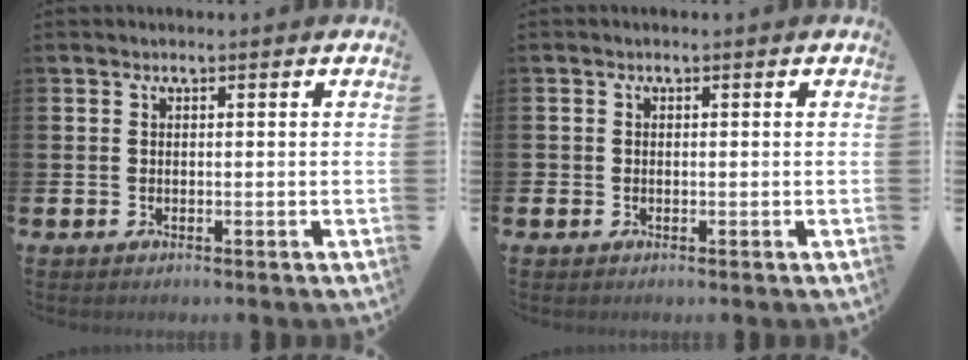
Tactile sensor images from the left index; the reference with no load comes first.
{"total": 0.6, "force": [-0.2, 0.6, 0.2], "torque": [-0.003, 0.004, -0.005]}